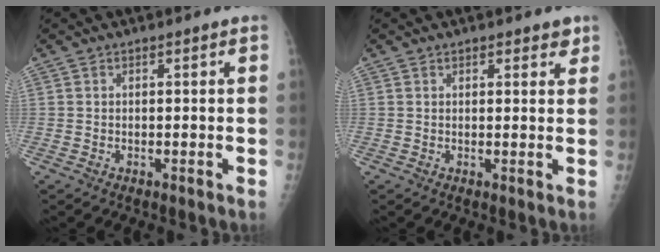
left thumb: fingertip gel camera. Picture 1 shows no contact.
{"total": 2.6, "force": [1.9, 1.4, 1.2], "torque": [0.007, -0.008, 0.021]}